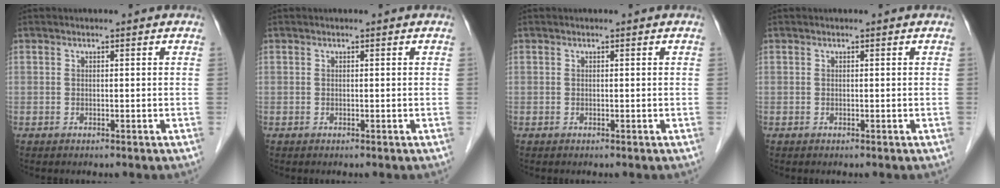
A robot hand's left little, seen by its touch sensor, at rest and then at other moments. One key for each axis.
{"total": 0.0}
{"total": 0.0}
{"total": 0.0}